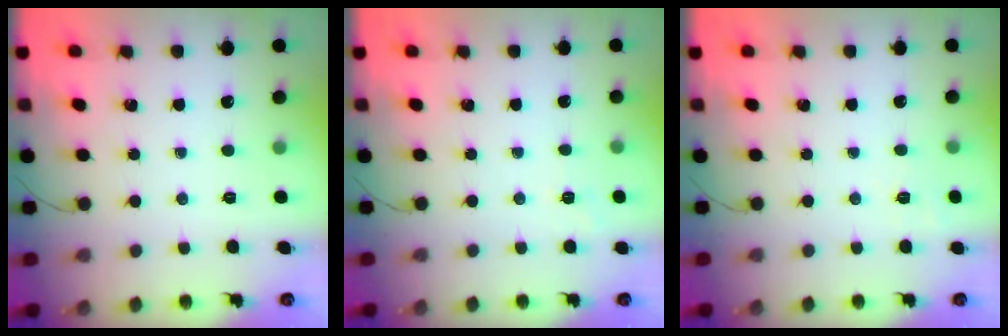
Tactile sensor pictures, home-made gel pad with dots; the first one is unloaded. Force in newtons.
{"total": 3.3, "press": 3.0, "slide": 1.5}
{"total": 3.7, "press": 3.3, "slide": 1.7}